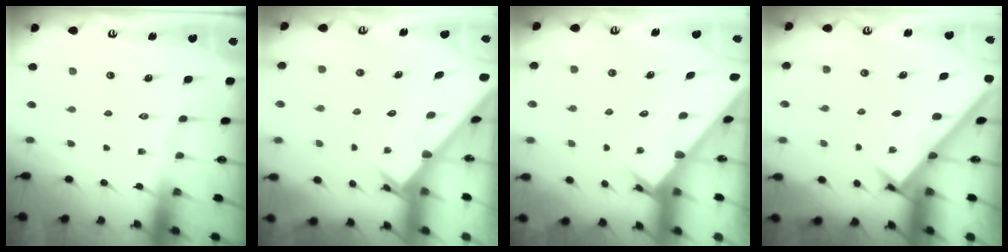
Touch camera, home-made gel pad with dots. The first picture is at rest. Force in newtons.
{"total": 2.4, "press": 2.4, "slide": 0.2}
{"total": 2.8, "press": 2.8, "slide": 0.0}
{"total": 2.7, "press": 2.7, "slide": 0.4}